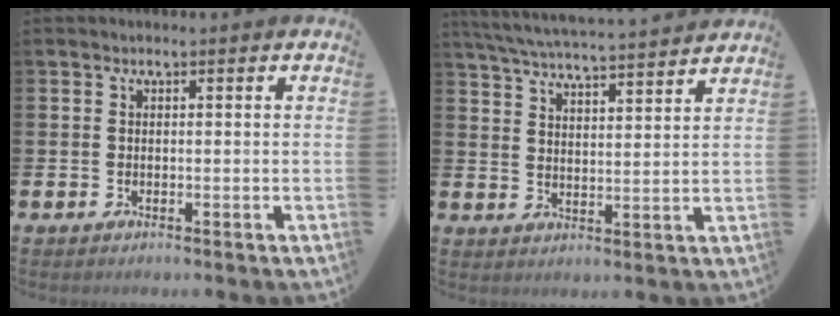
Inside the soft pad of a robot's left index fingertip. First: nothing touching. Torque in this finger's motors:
{"motor_torque": [0.79, -1.35, 0.56, 0.15]}